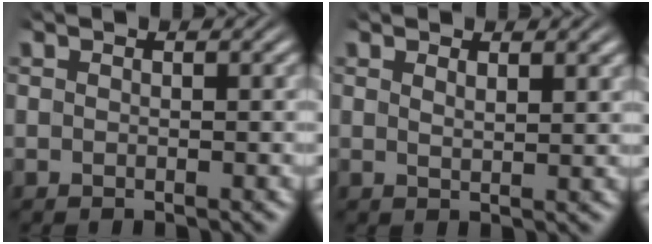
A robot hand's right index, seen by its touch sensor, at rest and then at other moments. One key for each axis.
{"total": 1.2, "fx": 0.9, "fy": -0.6, "fz": 0.5, "tx": -0.009, "ty": -0.010, "tz": 0.023}